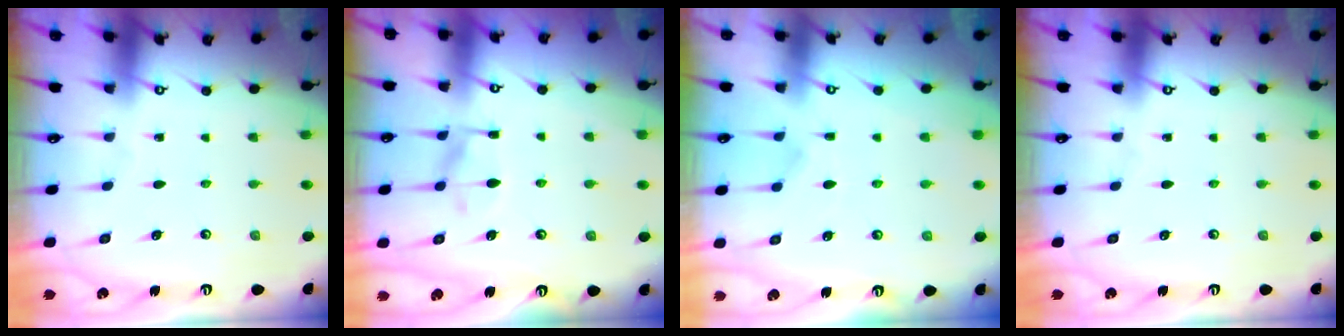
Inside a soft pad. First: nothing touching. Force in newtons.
{"total": 8.3, "press": 8.3, "slide": 0.8}
{"total": 2.7, "press": 2.4, "slide": 1.2}
{"total": 0.0}